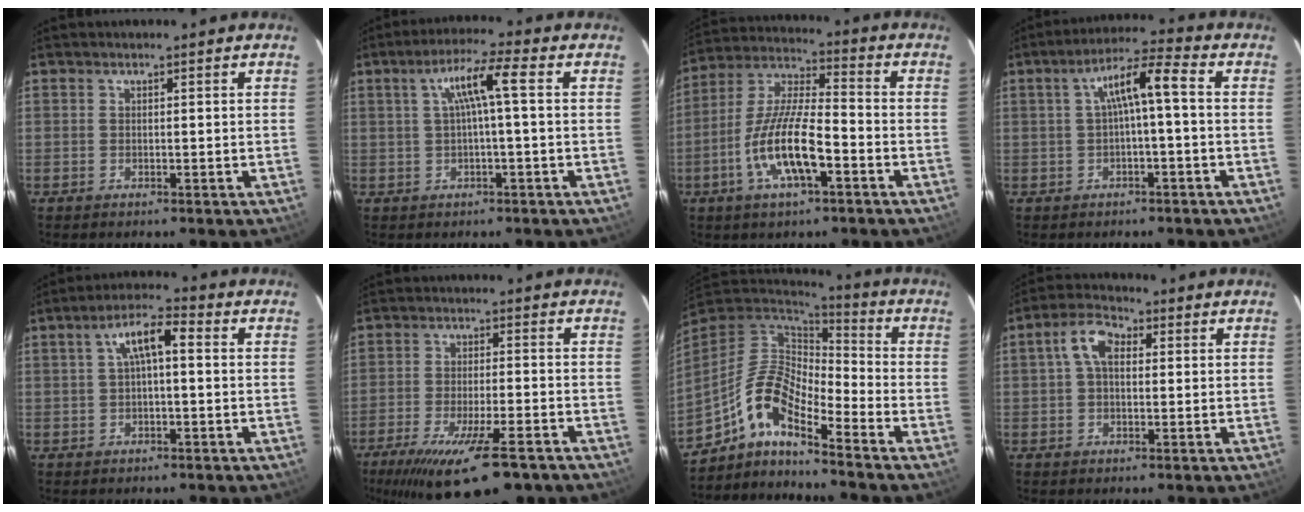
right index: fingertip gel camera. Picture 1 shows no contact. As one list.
[{"total": 6.2, "force": [0.7, 0.1, 6.2], "torque": [-0.115, 0.013, 0.017]}, {"total": 13.1, "force": [-5.3, 3.5, 11.4], "torque": [-0.237, -0.003, -0.104]}, {"total": 6.7, "force": [-0.2, 0.8, 6.7], "torque": [-0.130, 0.022, 0.003]}, {"total": 6.1, "force": [0.7, 1.9, 5.7], "torque": [-0.108, 0.020, 0.015]}, {"total": 17.1, "force": [-11.9, 4.2, 11.6], "torque": [-0.221, -0.049, -0.187]}, {"total": 11.1, "force": [-7.6, 2.8, 7.5], "torque": [-0.149, 0.010, -0.160]}, {"total": 5.9, "force": [1.0, 3.6, 4.5], "torque": [-0.089, 0.023, 0.017]}]